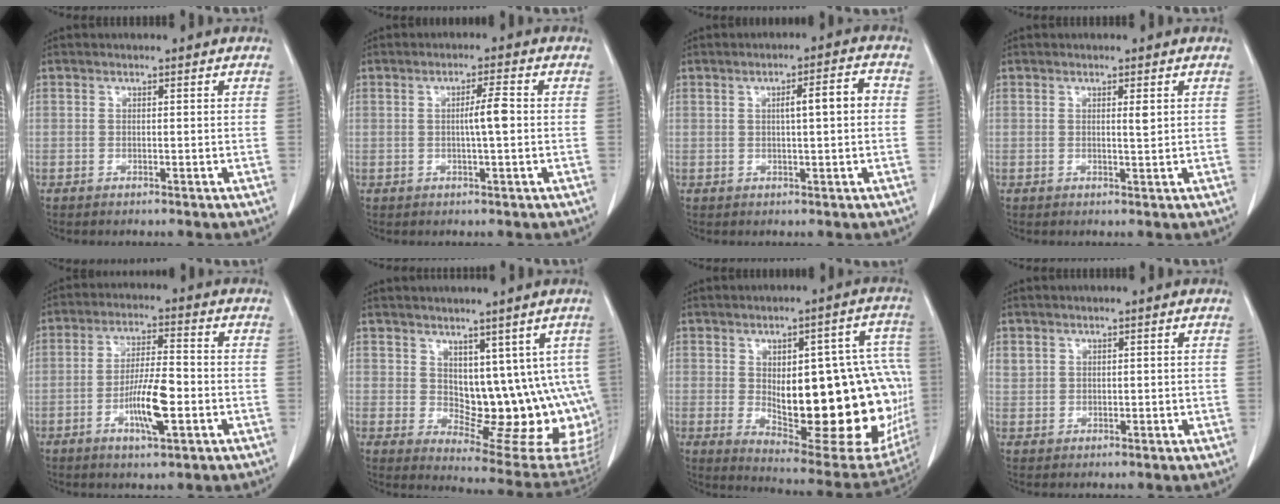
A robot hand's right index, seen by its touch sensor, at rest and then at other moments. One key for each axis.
{"total": 3.5, "fx": 0.0, "fy": 0.0, "fz": 3.5, "tx": -0.061, "ty": 0.000, "tz": -0.002}
{"total": 4.6, "fx": 0.5, "fy": 0.6, "fz": 4.5, "tx": -0.070, "ty": 0.013, "tz": 0.007}
{"total": 1.3, "fx": 0.5, "fy": 0.1, "fz": 1.2, "tx": -0.024, "ty": -0.002, "tz": 0.007}
{"total": 8.5, "fx": -2.6, "fy": 1.5, "fz": 8.0, "tx": -0.149, "ty": -0.002, "tz": -0.046}
{"total": 13.5, "fx": 4.0, "fy": 7.3, "fz": 10.7, "tx": -0.118, "ty": -0.009, "tz": 0.077}
{"total": 26.9, "fx": -1.3, "fy": 9.1, "fz": 25.3, "tx": -0.271, "ty": 0.018, "tz": 0.014}
{"total": 2.1, "fx": 1.2, "fy": 1.6, "fz": 0.4, "tx": 0.004, "ty": 0.005, "tz": 0.023}